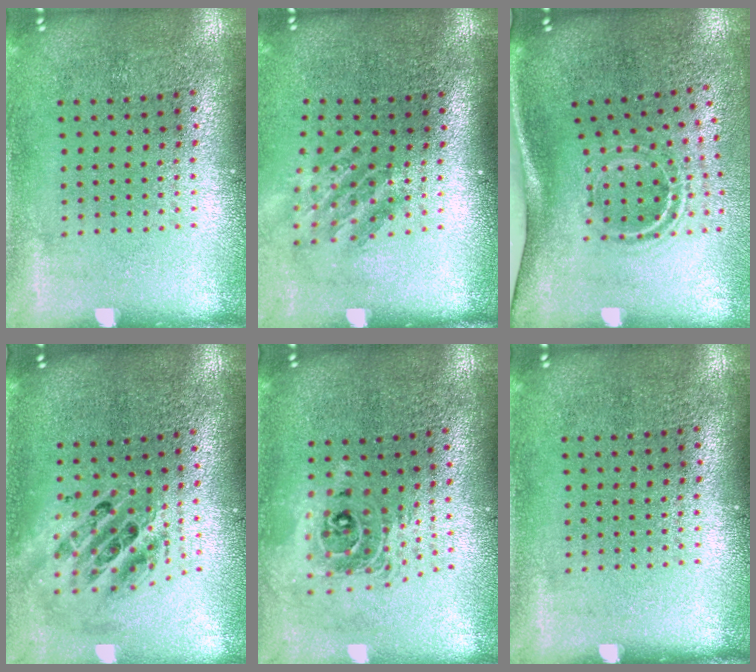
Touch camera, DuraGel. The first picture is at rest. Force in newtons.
{"total": 1.6, "press": 1.1, "slide": 1.1}
{"total": 2.0, "press": 1.2, "slide": 1.7}
{"total": 2.2, "press": 1.6, "slide": 1.4}
{"total": 2.0, "press": 1.6, "slide": 1.3}
{"total": 0.0}